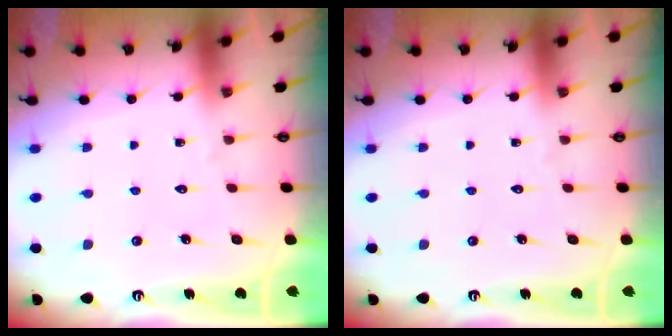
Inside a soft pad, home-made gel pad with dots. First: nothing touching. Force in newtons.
{"total": 0.0}